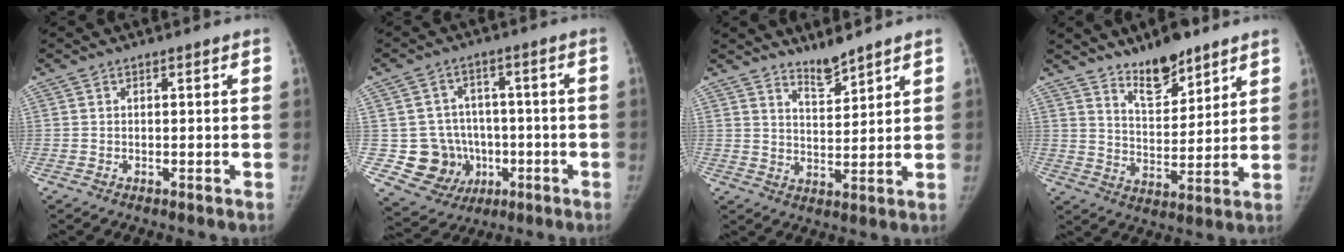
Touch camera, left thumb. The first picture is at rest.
{"total": 11.1, "force": [-1.8, 10.5, 3.3], "torque": [-0.019, 0.016, -0.013]}
{"total": 4.8, "force": [4.4, 0.8, 1.8], "torque": [-0.024, -0.042, 0.084]}
{"total": 10.1, "force": [7.7, 3.9, 5.3], "torque": [-0.065, -0.062, 0.137]}